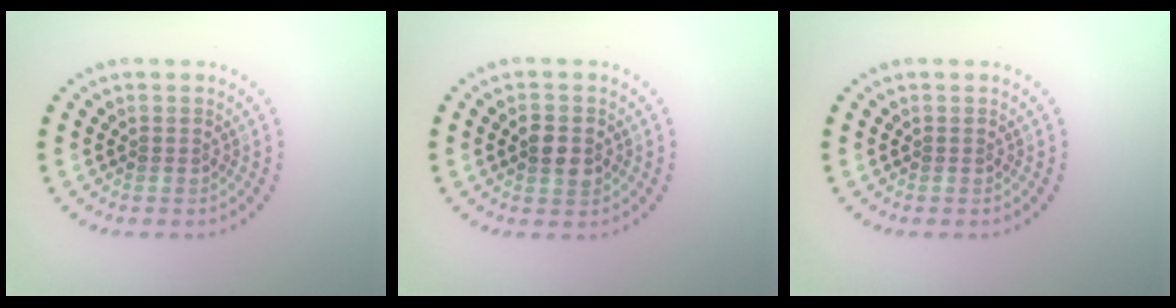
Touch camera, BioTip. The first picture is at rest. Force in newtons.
{"total": 2.6, "press": 2.6, "slide": 0.1}
{"total": 0.0}